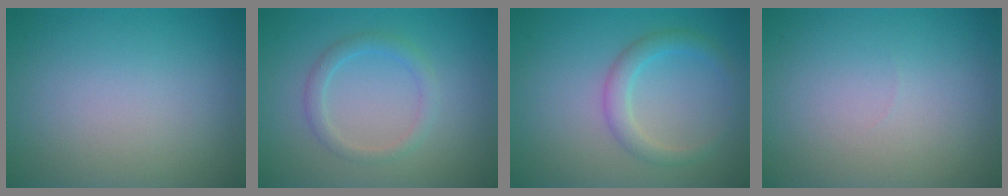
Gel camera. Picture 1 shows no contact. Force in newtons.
{"total": 1.9, "press": 1.9, "slide": 0.2}
{"total": 2.4, "press": 2.4, "slide": 0.2}
{"total": 0.0}